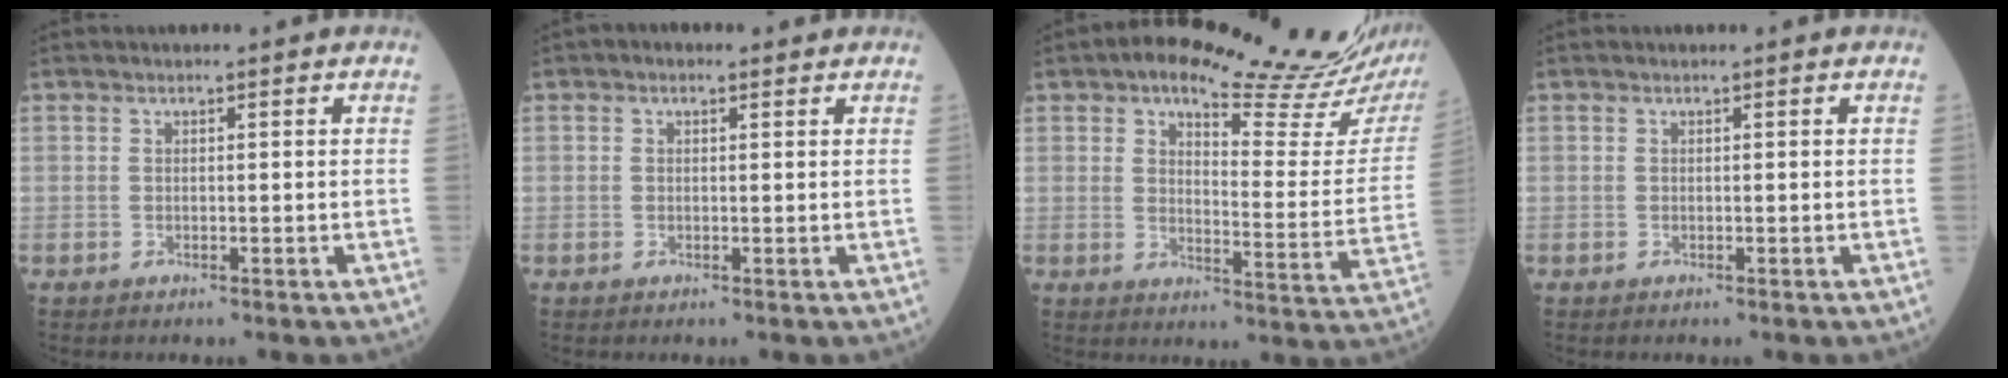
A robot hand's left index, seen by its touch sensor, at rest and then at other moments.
{"total": 1.0, "force": [0.5, 0.6, 0.6], "torque": [-0.018, 0.008, 0.005]}
{"total": 18.0, "force": [16.1, 2.1, 7.7], "torque": [-0.100, -0.058, 0.186]}
{"total": 0.0}